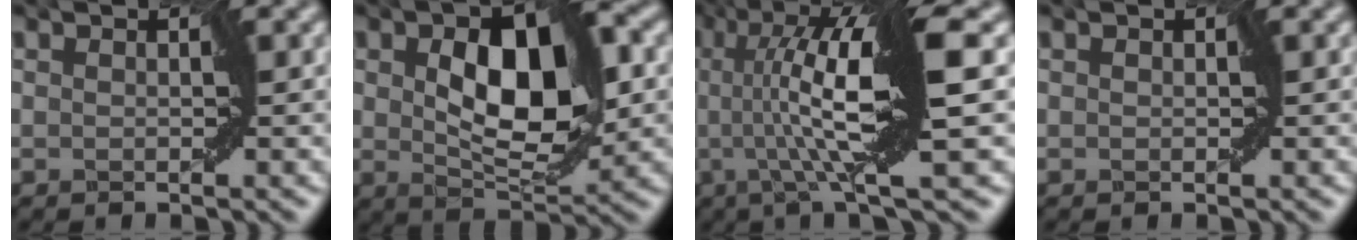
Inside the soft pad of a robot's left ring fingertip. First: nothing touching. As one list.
[{"total": 8.9, "force": [1.0, 4.7, 7.5], "torque": [-0.127, 0.001, 0.020]}, {"total": 10.7, "force": [0.8, 1.9, 10.5], "torque": [-0.160, 0.006, 0.013]}, {"total": 0.0}]